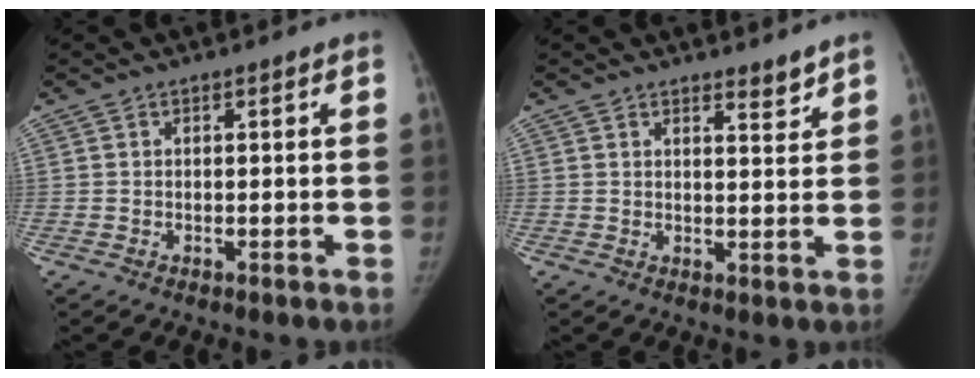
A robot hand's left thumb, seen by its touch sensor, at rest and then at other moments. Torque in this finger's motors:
{"motor_torque": [0.33, -0.12, 0.40, -0.46, 0.02]}